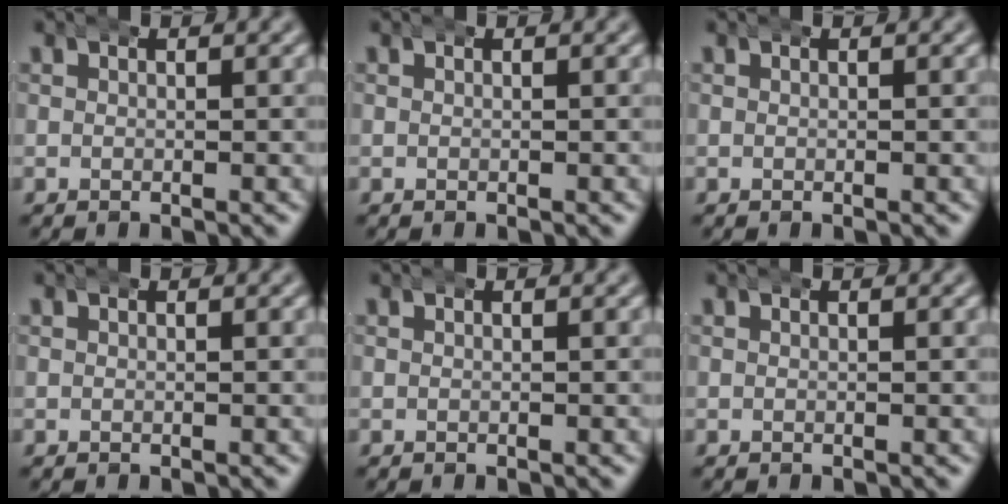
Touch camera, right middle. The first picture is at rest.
{"total": 0.0}
{"total": 0.0}
{"total": 0.0}
{"total": 0.0}
{"total": 0.0}